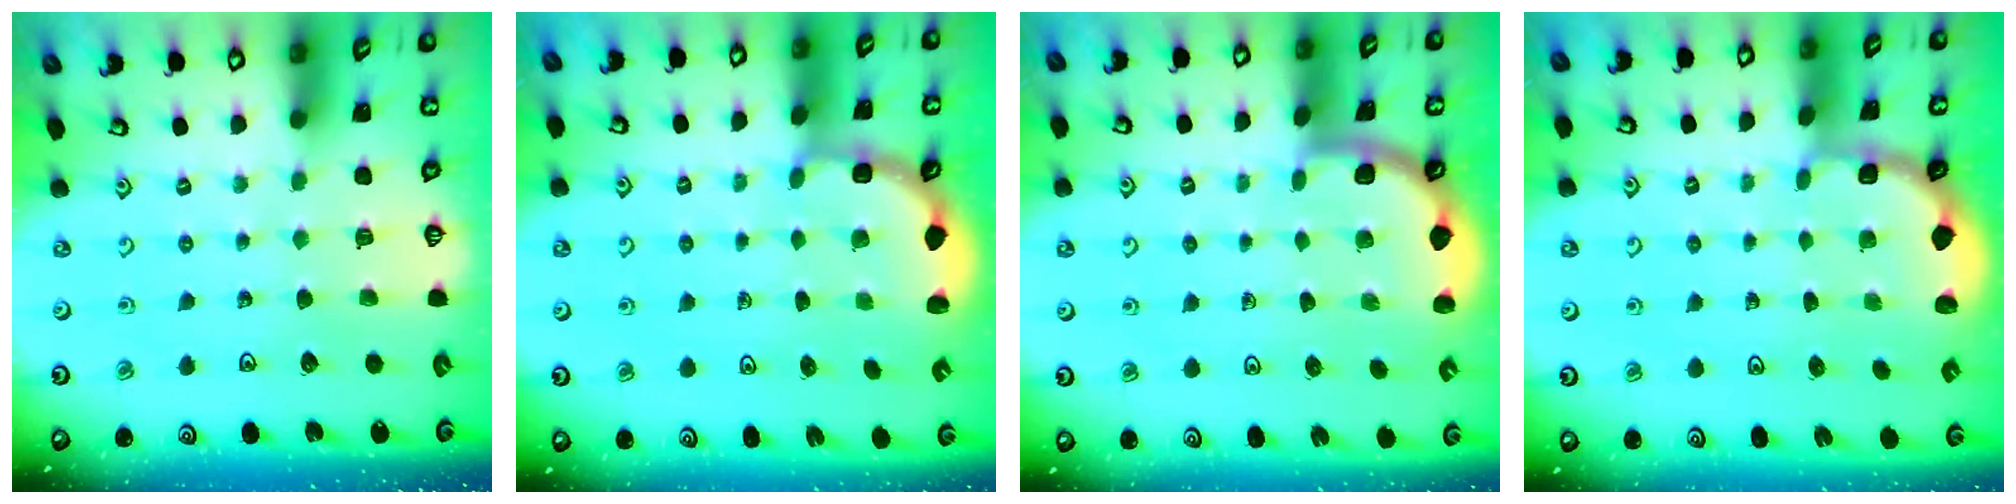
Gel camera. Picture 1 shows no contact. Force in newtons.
{"total": 2.9, "press": 2.3, "slide": 1.8}
{"total": 2.2, "press": 2.2, "slide": 0.1}
{"total": 1.7, "press": 1.5, "slide": 0.7}